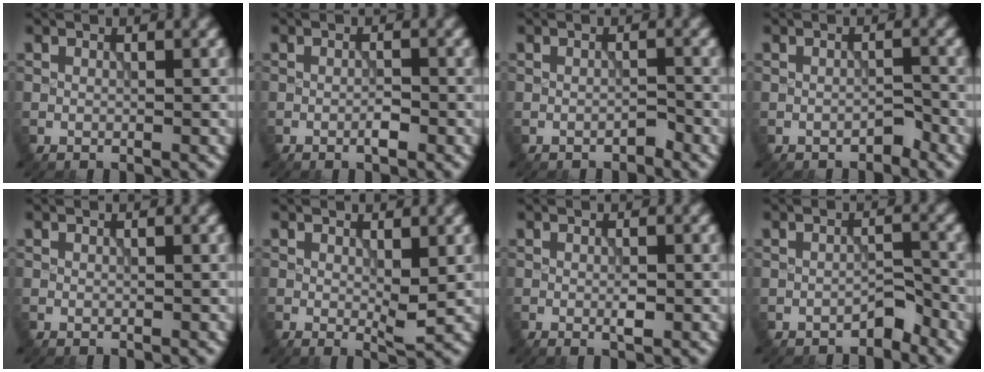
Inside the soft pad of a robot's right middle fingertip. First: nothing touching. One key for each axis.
{"total": 1.2, "fx": -0.6, "fy": 0.3, "fz": 1.0, "tx": -0.017, "ty": 0.000, "tz": -0.011}
{"total": 0.8, "fx": -0.7, "fy": 0.2, "fz": 0.3, "tx": -0.004, "ty": 0.002, "tz": -0.012}
{"total": 1.1, "fx": -0.9, "fy": 0.4, "fz": 0.4, "tx": -0.004, "ty": 0.003, "tz": -0.014}
{"total": 0.0}
{"total": 1.9, "fx": 0.3, "fy": 0.5, "fz": 1.8, "tx": -0.027, "ty": -0.007, "tz": 0.005}
{"total": 1.1, "fx": -0.3, "fy": 0.3, "fz": 1.1, "tx": -0.020, "ty": -0.002, "tz": -0.004}
{"total": 1.7, "fx": -1.4, "fy": 0.6, "fz": 0.8, "tx": -0.011, "ty": 0.008, "tz": -0.025}